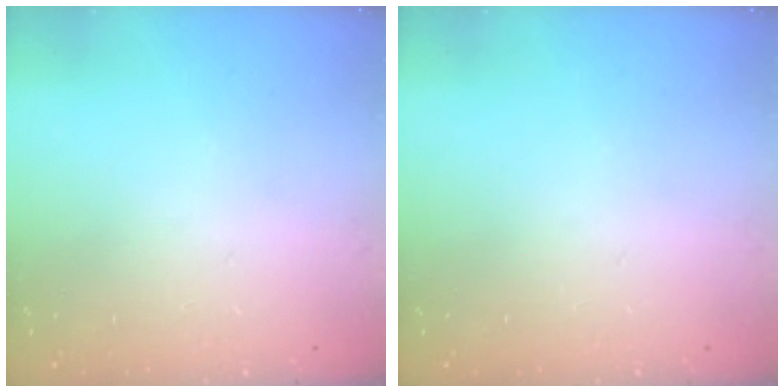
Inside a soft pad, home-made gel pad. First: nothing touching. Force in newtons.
{"total": 0.0}